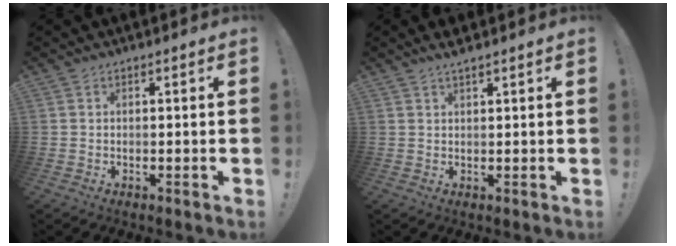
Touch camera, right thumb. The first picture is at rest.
{"total": 2.4, "force": [2.1, -0.1, 1.3], "torque": [-0.021, -0.010, 0.035]}